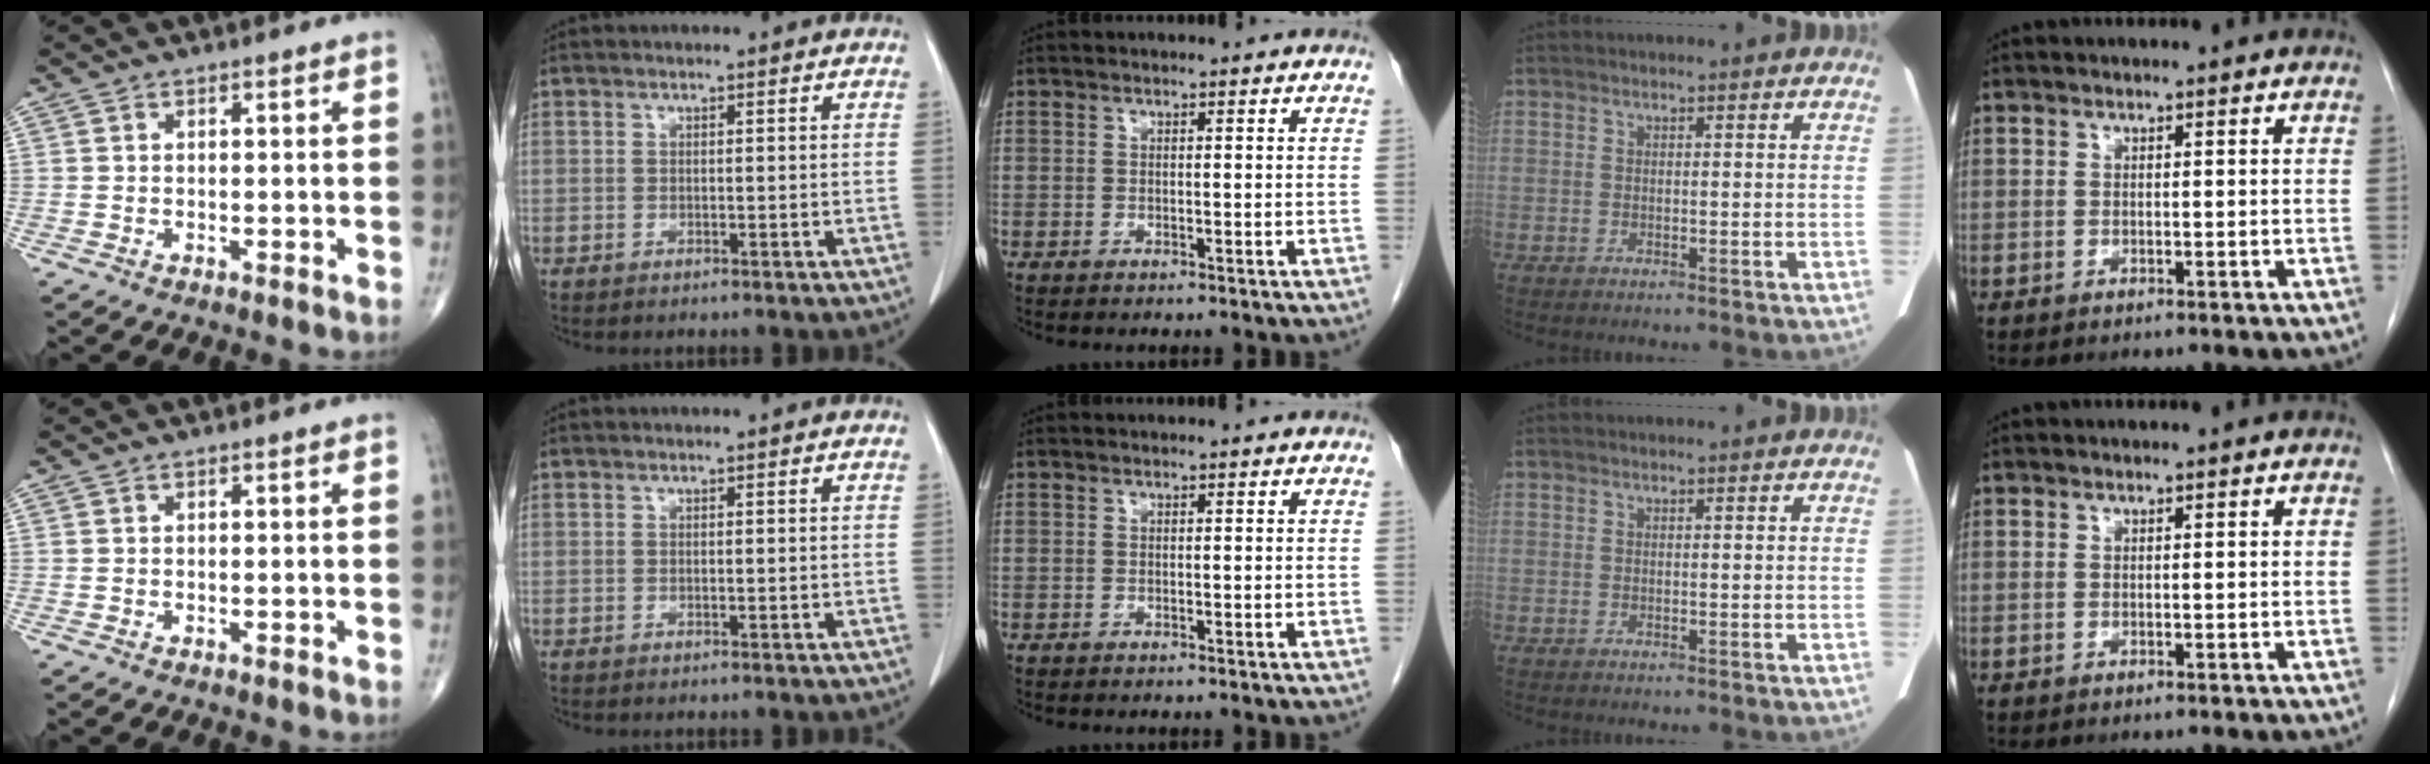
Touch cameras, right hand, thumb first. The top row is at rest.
{}